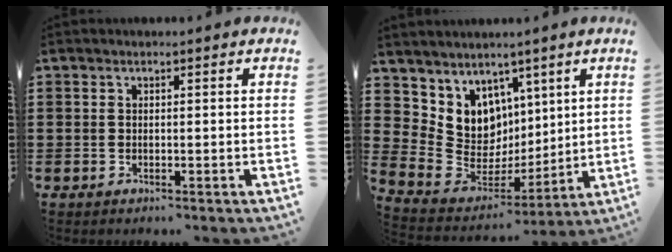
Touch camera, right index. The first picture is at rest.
{"total": 8.8, "force": [4.2, 7.6, 1.7], "torque": [-0.082, -0.051, 0.086]}